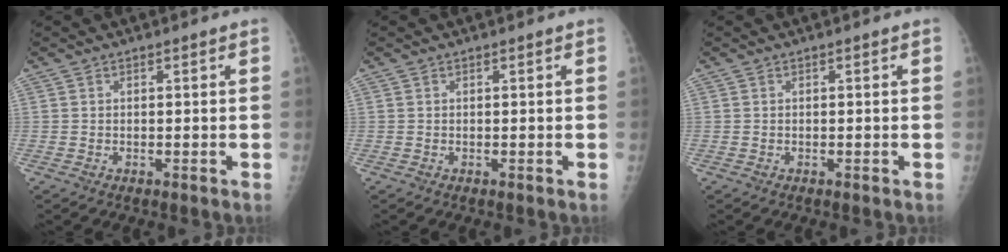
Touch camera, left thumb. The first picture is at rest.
{"total": 0.0}
{"total": 0.0}